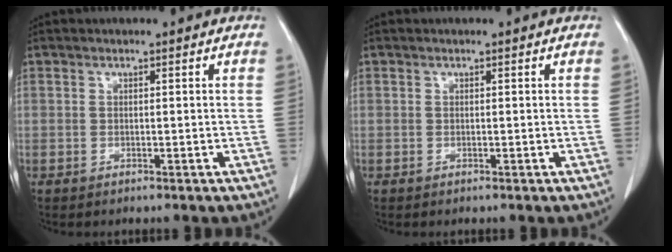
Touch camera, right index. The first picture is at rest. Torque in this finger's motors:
{"motor_torque": [0.00, 0.00, 0.00, 0.00]}